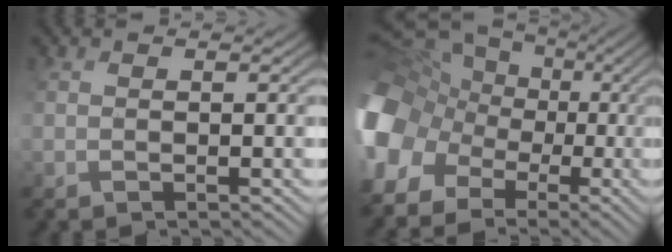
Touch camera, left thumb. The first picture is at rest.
{"total": 15.6, "force": [-2.9, 13.4, 7.6], "torque": [-0.251, -0.011, -0.061]}